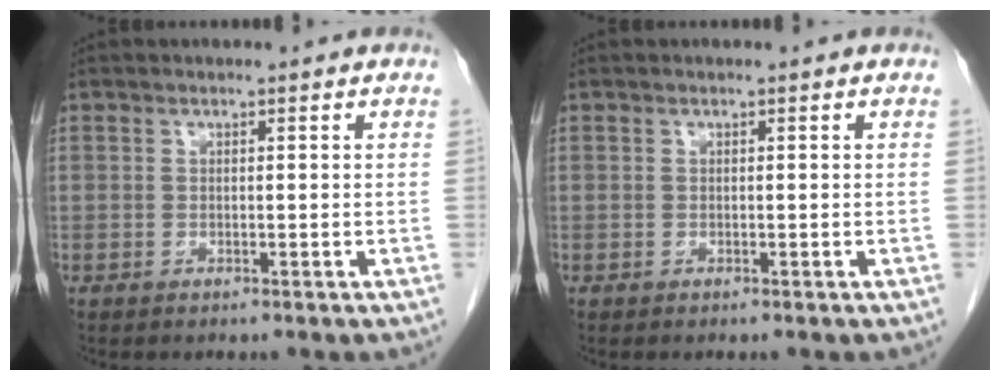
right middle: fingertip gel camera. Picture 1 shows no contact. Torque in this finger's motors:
{"motor_torque": [-0.07, -0.14, -0.01, -0.01]}